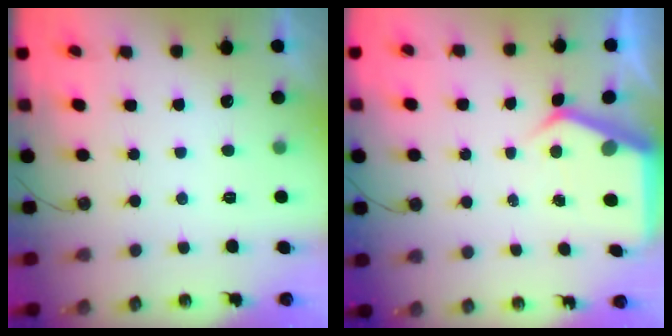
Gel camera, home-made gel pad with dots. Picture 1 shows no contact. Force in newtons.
{"total": 5.1, "press": 5.1, "slide": 0.3}